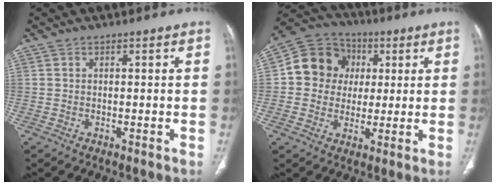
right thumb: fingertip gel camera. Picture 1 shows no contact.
{"total": 12.3, "force": [1.8, 11.2, 4.6], "torque": [-0.051, 0.014, 0.022]}